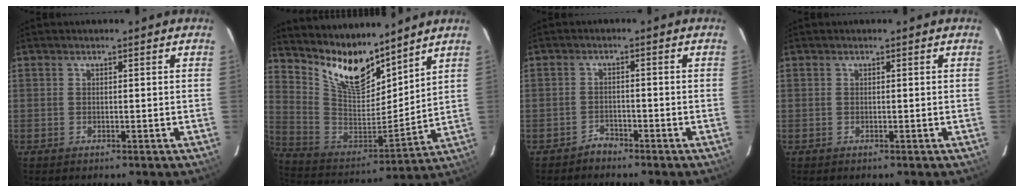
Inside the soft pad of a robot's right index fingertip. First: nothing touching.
{"total": 14.7, "force": [12.1, 4.6, 7.0], "torque": [-0.145, -0.018, 0.236]}
{"total": 2.3, "force": [-2.0, 1.1, -0.2], "torque": [0.004, 0.007, -0.035]}
{"total": 0.0}